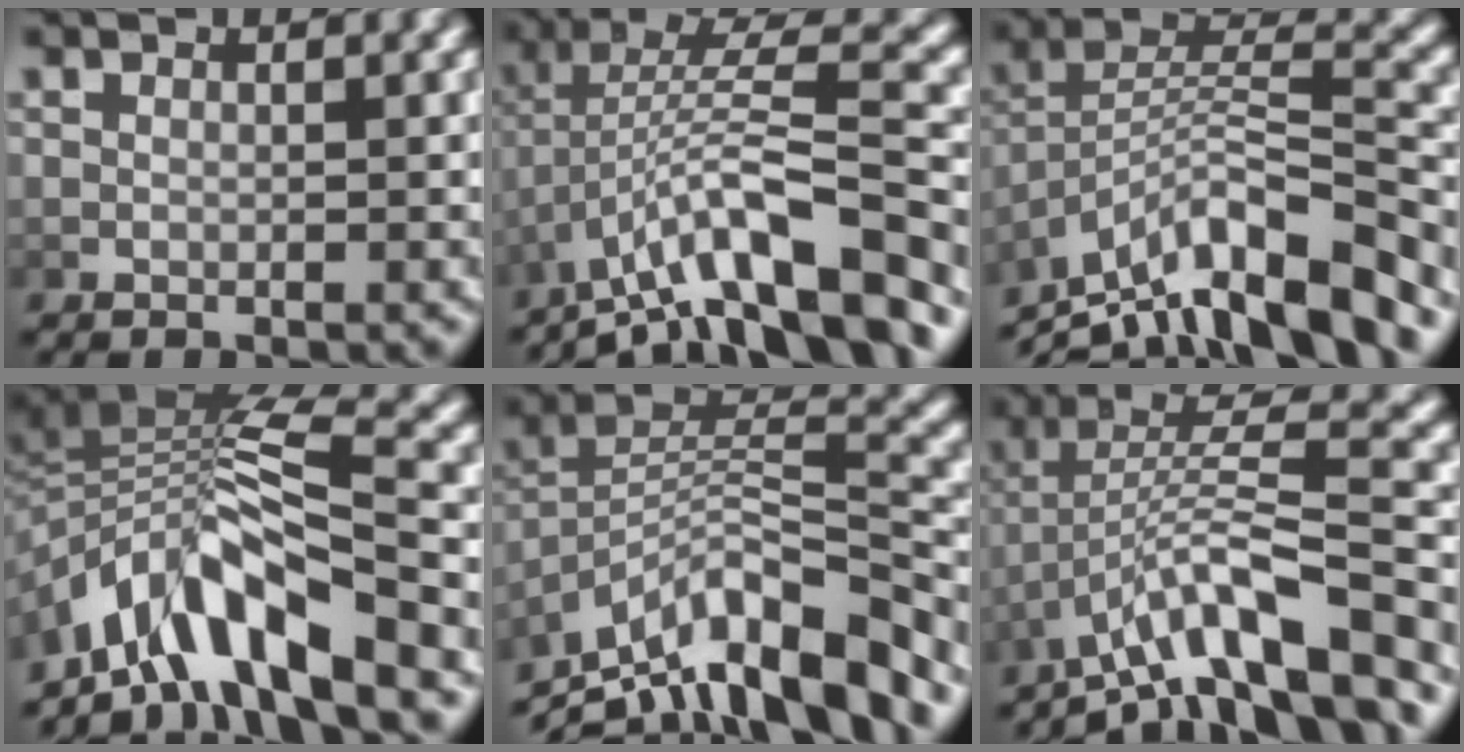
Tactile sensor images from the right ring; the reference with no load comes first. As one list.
[{"total": 11.2, "force": [-5.5, 4.5, 8.6], "torque": [-0.128, -0.004, -0.077]}, {"total": 10.9, "force": [-3.9, 5.6, 8.4], "torque": [-0.138, -0.022, -0.050]}, {"total": 9.1, "force": [-3.1, 4.8, 7.1], "torque": [-0.132, -0.005, -0.046]}, {"total": 11.7, "force": [-3.6, 6.5, 9.1], "torque": [-0.147, -0.019, -0.046]}, {"total": 10.3, "force": [-4.9, 3.7, 8.3], "torque": [-0.128, -0.005, -0.067]}]